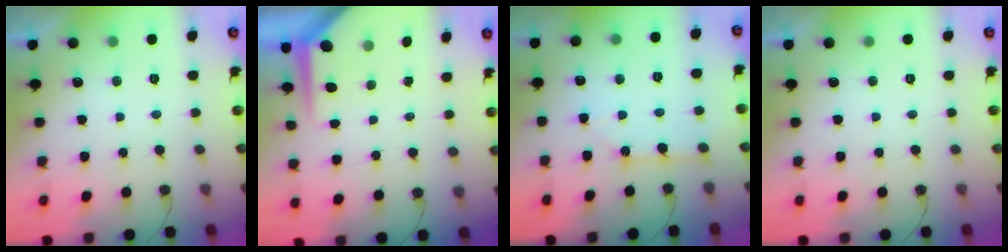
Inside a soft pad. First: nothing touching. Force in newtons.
{"total": 5.2, "press": 5.2, "slide": 0.5}
{"total": 3.2, "press": 3.2, "slide": 0.2}
{"total": 0.0}